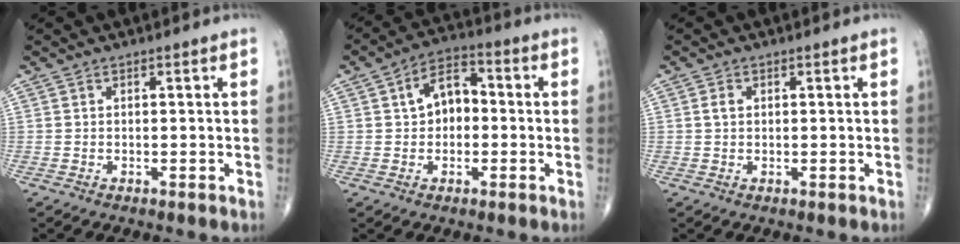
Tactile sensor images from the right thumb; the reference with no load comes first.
{"total": 7.8, "force": [0.4, 5.3, 5.7], "torque": [-0.068, 0.027, -0.005]}
{"total": 1.4, "force": [0.3, 1.0, 1.0], "torque": [-0.017, 0.005, 0.006]}